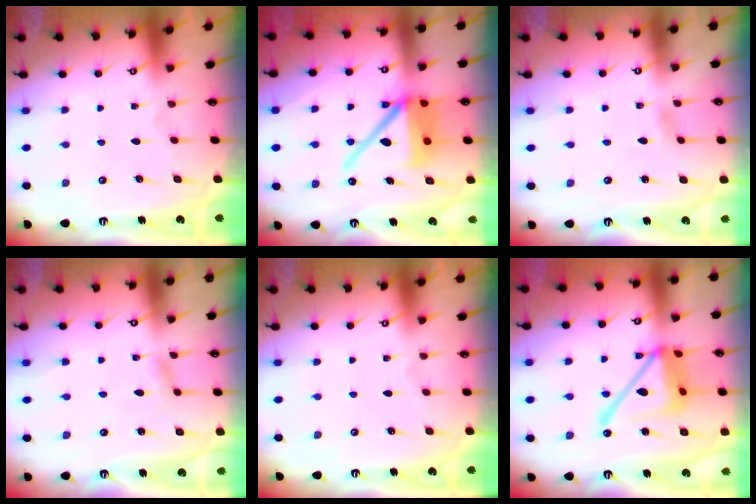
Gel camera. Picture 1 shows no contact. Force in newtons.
{"total": 15.9, "press": 15.7, "slide": 2.0}
{"total": 2.7, "press": 2.7, "slide": 0.4}
{"total": 3.9, "press": 3.9, "slide": 0.3}
{"total": 0.0}
{"total": 18.7, "press": 18.6, "slide": 1.7}